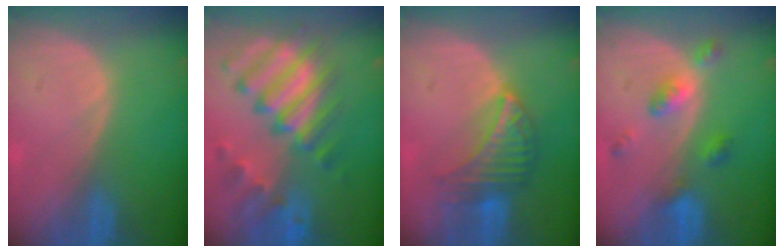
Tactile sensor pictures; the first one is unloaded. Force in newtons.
{"total": 11.4, "press": 9.8, "slide": 5.8}
{"total": 6.5, "press": 6.5, "slide": 0.9}
{"total": 5.3, "press": 4.7, "slide": 2.4}